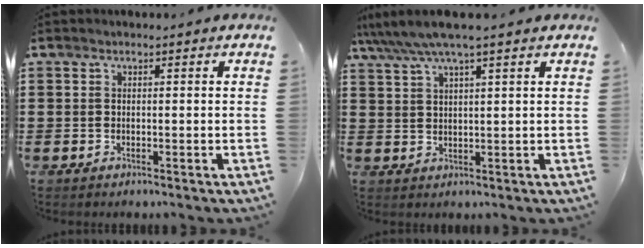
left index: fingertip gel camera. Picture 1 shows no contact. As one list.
[{"total": 4.8, "force": [3.7, 0.1, 3.0], "torque": [-0.069, -0.009, 0.065]}]